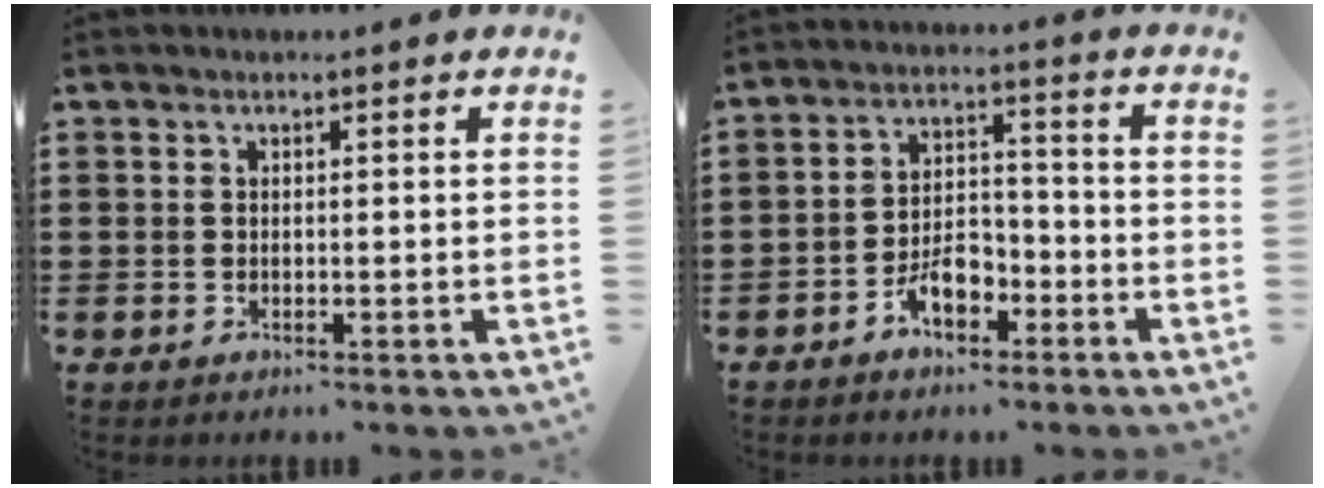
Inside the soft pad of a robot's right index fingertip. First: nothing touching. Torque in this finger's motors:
{"motor_torque": [2.14, 0.00, 0.54, 0.09]}